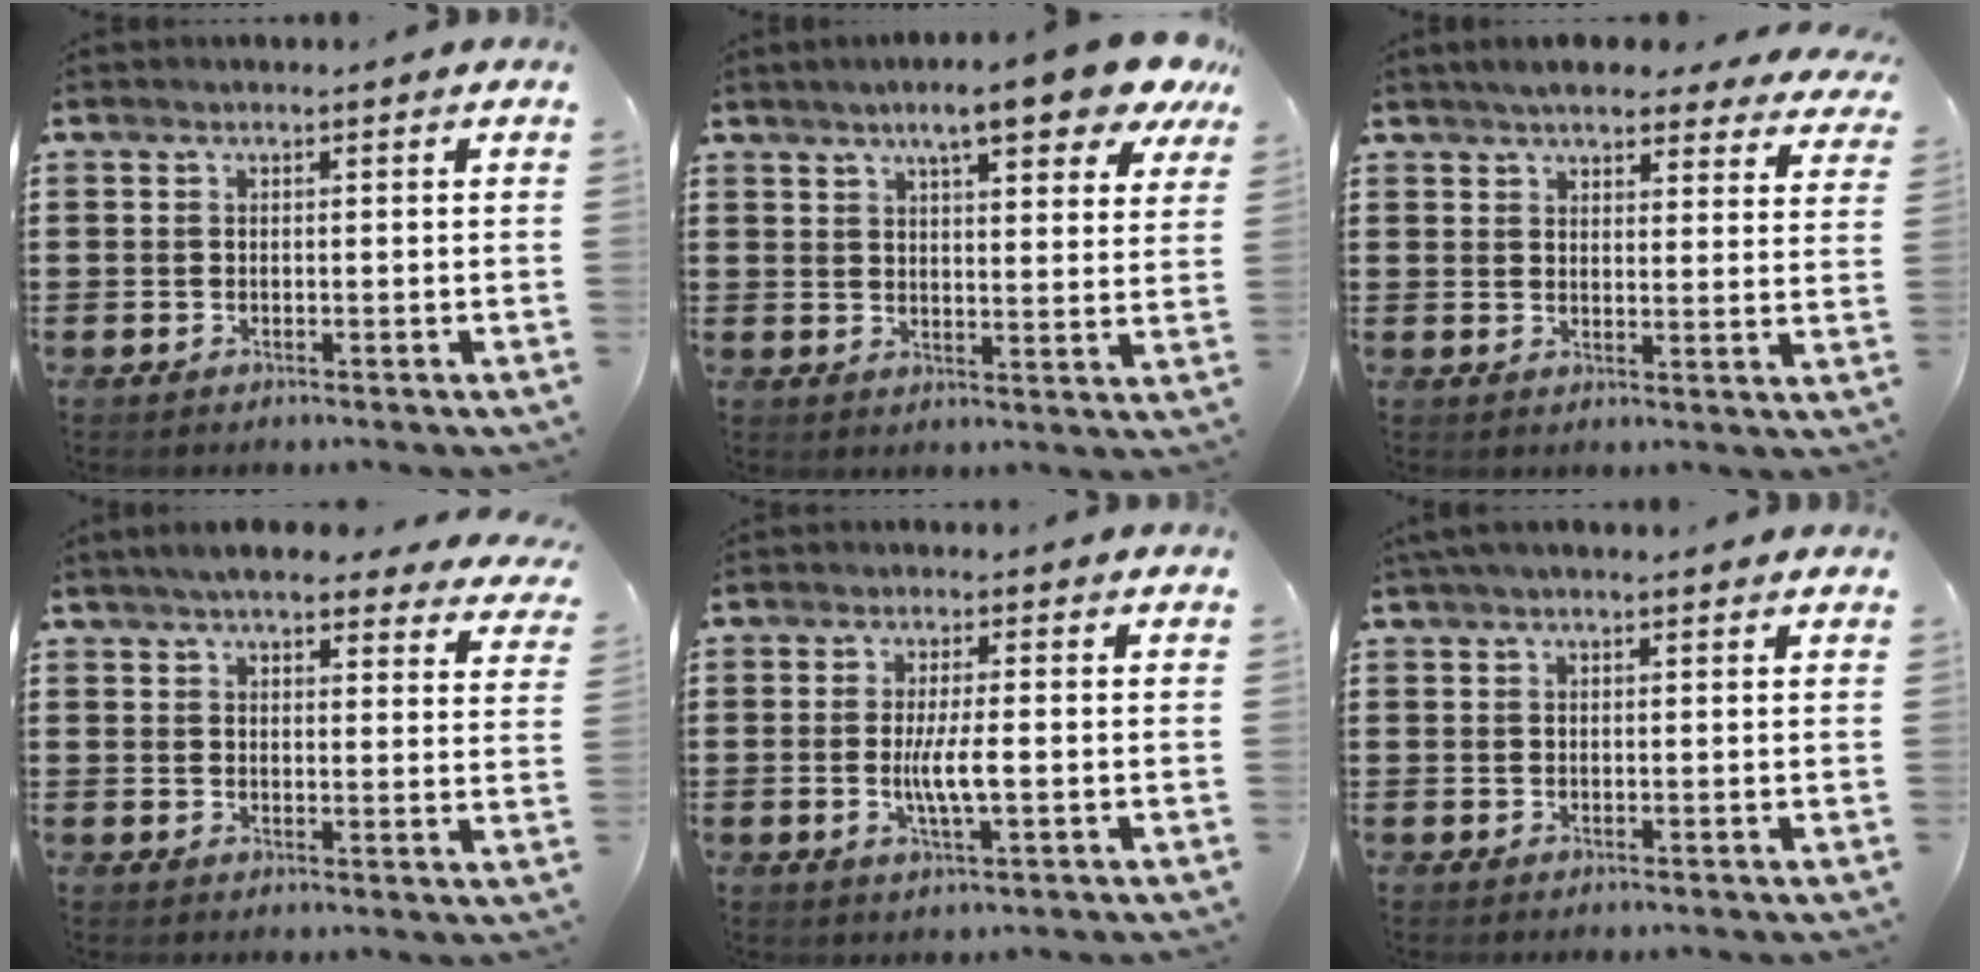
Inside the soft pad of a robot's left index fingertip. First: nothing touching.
{"total": 10.0, "force": [7.5, 1.2, 6.4], "torque": [-0.111, -0.023, 0.126]}
{"total": 5.4, "force": [5.0, 0.9, 1.7], "torque": [-0.043, -0.013, 0.091]}
{"total": 5.9, "force": [5.3, 1.0, 2.3], "torque": [-0.055, -0.009, 0.095]}
{"total": 4.8, "force": [-0.5, 0.7, 4.7], "torque": [-0.095, -0.006, -0.014]}
{"total": 1.6, "force": [1.2, 0.2, 1.1], "torque": [-0.022, 0.003, 0.021]}